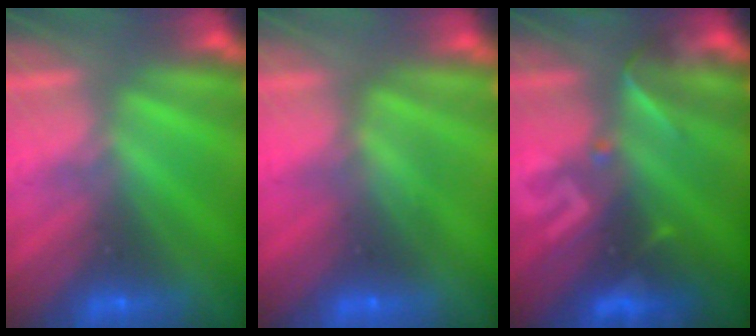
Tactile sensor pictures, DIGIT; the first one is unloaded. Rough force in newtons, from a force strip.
{"total": 2.5}
{"total": 2.9}